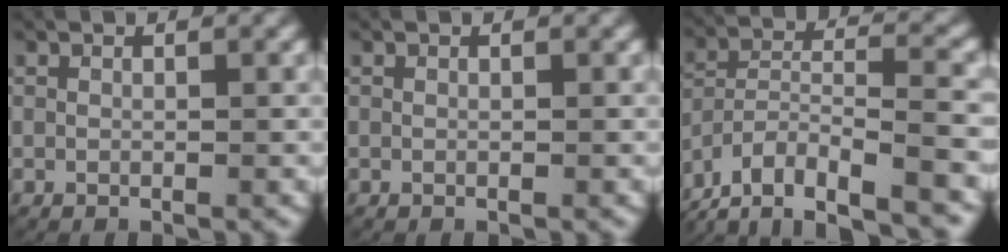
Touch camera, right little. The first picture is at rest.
{"total": 0.0}
{"total": 10.3, "force": [-6.1, 6.4, 5.2], "torque": [-0.108, -0.024, -0.100]}